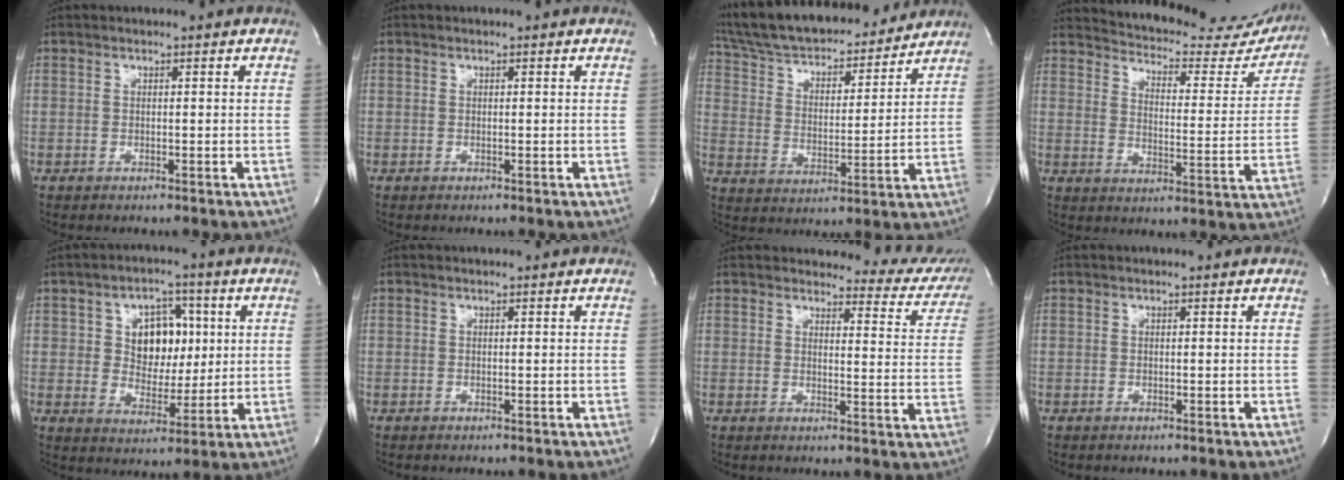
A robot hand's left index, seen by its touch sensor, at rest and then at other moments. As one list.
[{"total": 0.0}, {"total": 21.9, "force": [19.7, 5.3, 7.9], "torque": [-0.149, 0.015, 0.304]}, {"total": 22.2, "force": [20.7, 5.8, 5.4], "torque": [-0.076, -0.065, 0.243]}, {"total": 8.3, "force": [1.9, 6.0, 5.4], "torque": [-0.083, 0.014, 0.035]}, {"total": 0.0}, {"total": 12.8, "force": [12.3, 3.0, 1.6], "torque": [0.019, -0.076, 0.101]}, {"total": 0.0}]